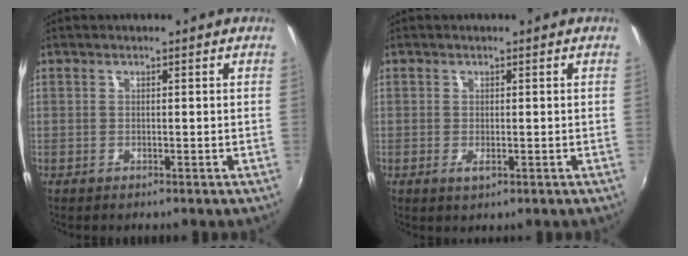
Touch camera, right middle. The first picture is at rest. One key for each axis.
{"total": 1.5, "fx": -0.4, "fy": 0.6, "fz": 1.4, "tx": -0.026, "ty": -0.005, "tz": -0.005}